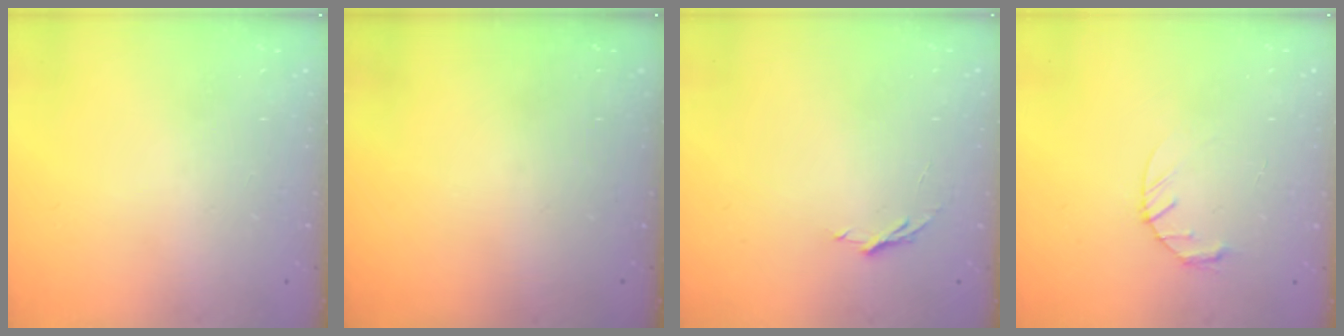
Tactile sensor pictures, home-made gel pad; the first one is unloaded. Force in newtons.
{"total": 0.0}
{"total": 3.2, "press": 3.2, "slide": 0.3}
{"total": 3.0, "press": 3.0, "slide": 0.5}